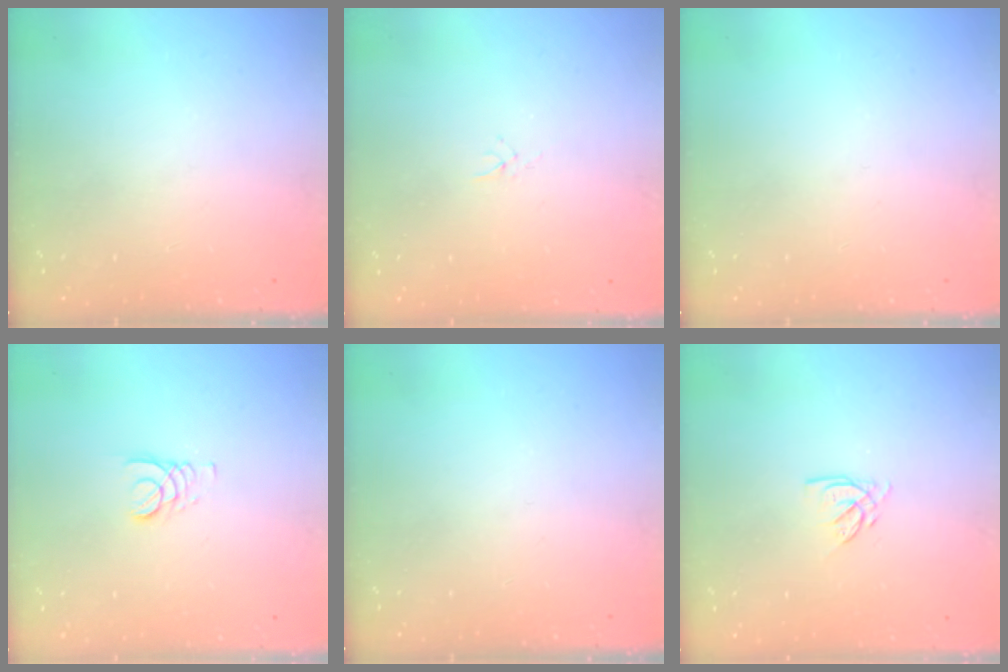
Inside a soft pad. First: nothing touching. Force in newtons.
{"total": 1.0, "press": 1.0, "slide": 0.3}
{"total": 0.0}
{"total": 2.7, "press": 2.7, "slide": 0.3}
{"total": 0.0}
{"total": 2.8, "press": 2.8, "slide": 0.1}